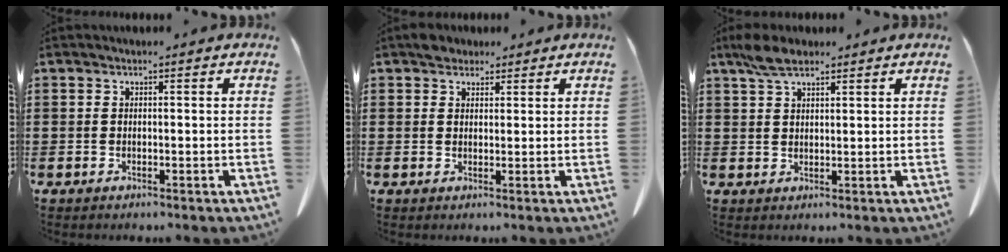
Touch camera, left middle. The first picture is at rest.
{"total": 2.5, "force": [2.1, 1.3, 0.4], "torque": [-0.006, 0.003, 0.039]}
{"total": 4.5, "force": [3.1, 1.7, 2.8], "torque": [-0.062, 0.006, 0.057]}